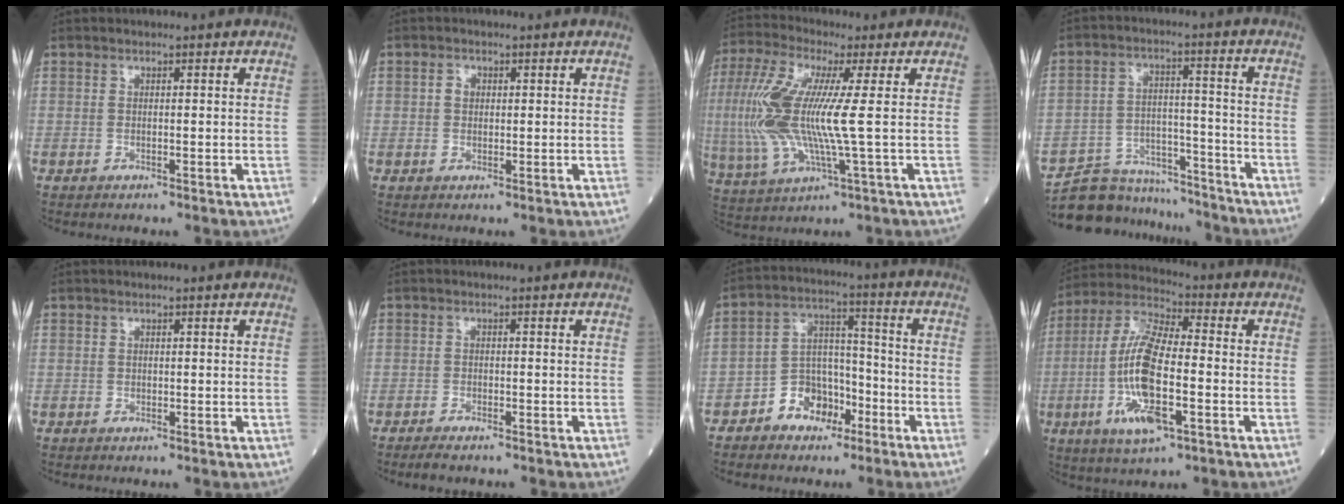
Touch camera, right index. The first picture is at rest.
{"total": 1.4, "force": [0.2, 1.1, 0.8], "torque": [-0.012, 0.002, 0.002]}
{"total": 14.0, "force": [0.5, 1.7, 13.9], "torque": [-0.324, -0.001, 0.005]}
{"total": 12.5, "force": [-11.9, 3.8, 0.5], "torque": [-0.001, 0.037, -0.190]}
{"total": 0.0}
{"total": 2.6, "force": [-2.3, 0.5, 1.2], "torque": [-0.021, -0.005, -0.033]}
{"total": 7.8, "force": [-4.6, 5.2, 3.6], "torque": [-0.074, 0.025, -0.082]}
{"total": 14.6, "force": [-3.6, 3.5, 13.7], "torque": [-0.285, -0.007, -0.068]}